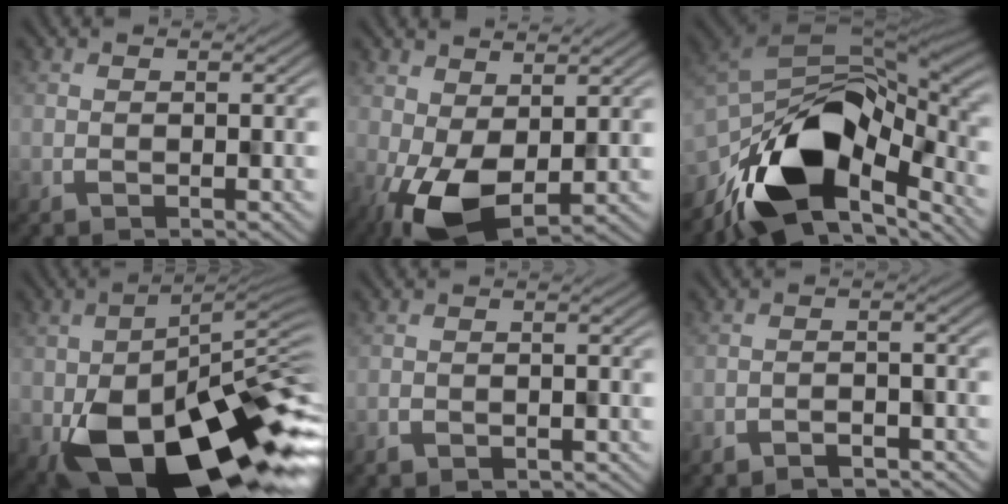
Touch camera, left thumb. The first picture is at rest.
{"total": 6.5, "force": [-1.4, 3.6, 5.2], "torque": [-0.122, -0.024, -0.007]}
{"total": 14.5, "force": [-6.8, 8.6, 9.4], "torque": [-0.180, -0.031, -0.122]}
{"total": 17.3, "force": [-7.4, 8.2, 13.2], "torque": [-0.219, -0.043, -0.113]}
{"total": 1.6, "force": [-1.6, 0.4, -0.2], "torque": [-0.003, -0.007, -0.019]}
{"total": 2.8, "force": [-2.7, 0.5, 0.3], "torque": [-0.010, -0.006, -0.038]}